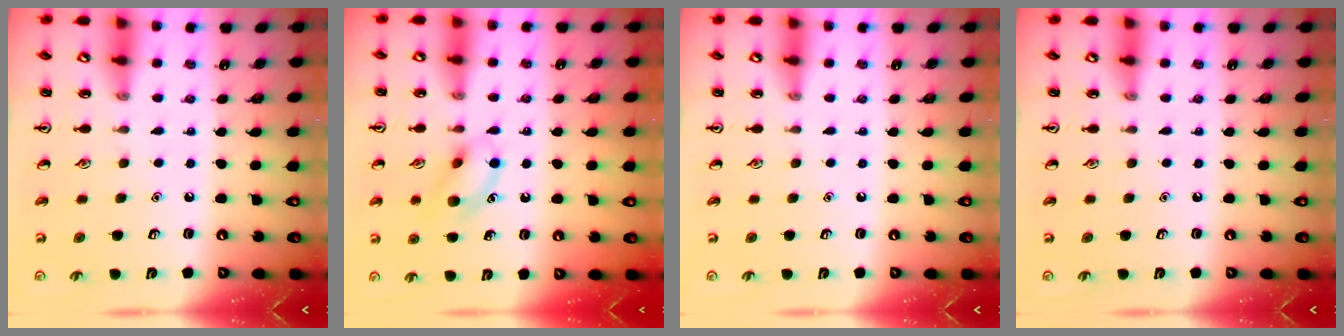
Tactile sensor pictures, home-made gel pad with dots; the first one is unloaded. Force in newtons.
{"total": 11.0, "press": 10.9, "slide": 1.6}
{"total": 0.0}
{"total": 0.0}